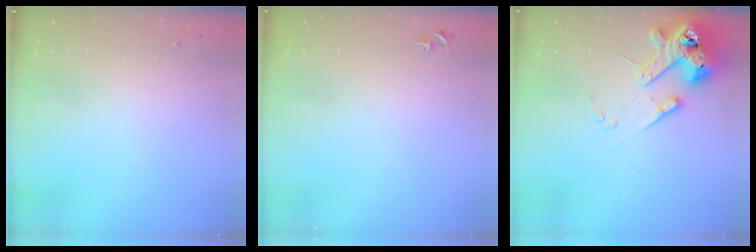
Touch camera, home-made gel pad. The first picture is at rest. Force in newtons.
{"total": 3.1, "press": 3.1, "slide": 0.4}
{"total": 14.6, "press": 14.5, "slide": 2.0}